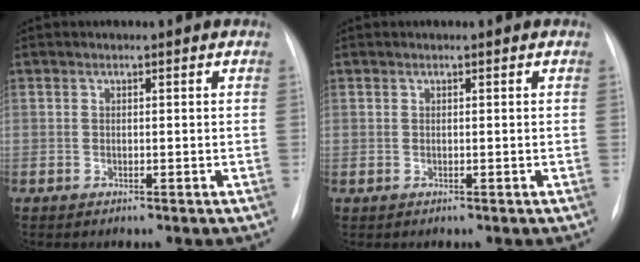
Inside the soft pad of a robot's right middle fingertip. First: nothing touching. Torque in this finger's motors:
{"motor_torque": [-0.31, -0.16, -0.05, -0.01]}